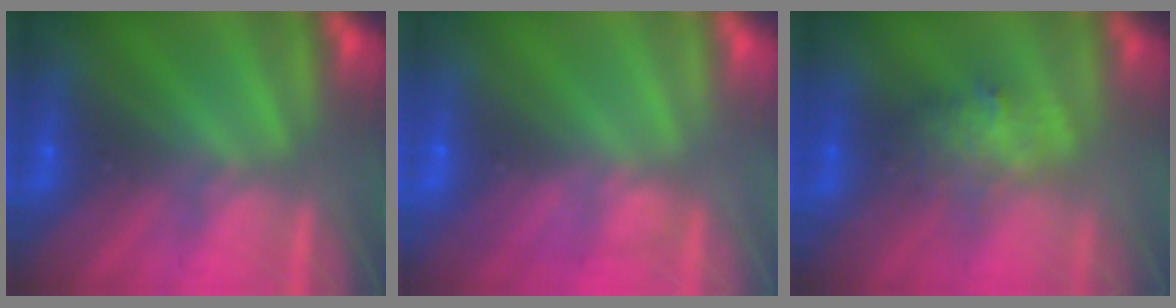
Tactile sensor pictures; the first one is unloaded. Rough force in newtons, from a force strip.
{"total": 2.0}
{"total": 2.6}